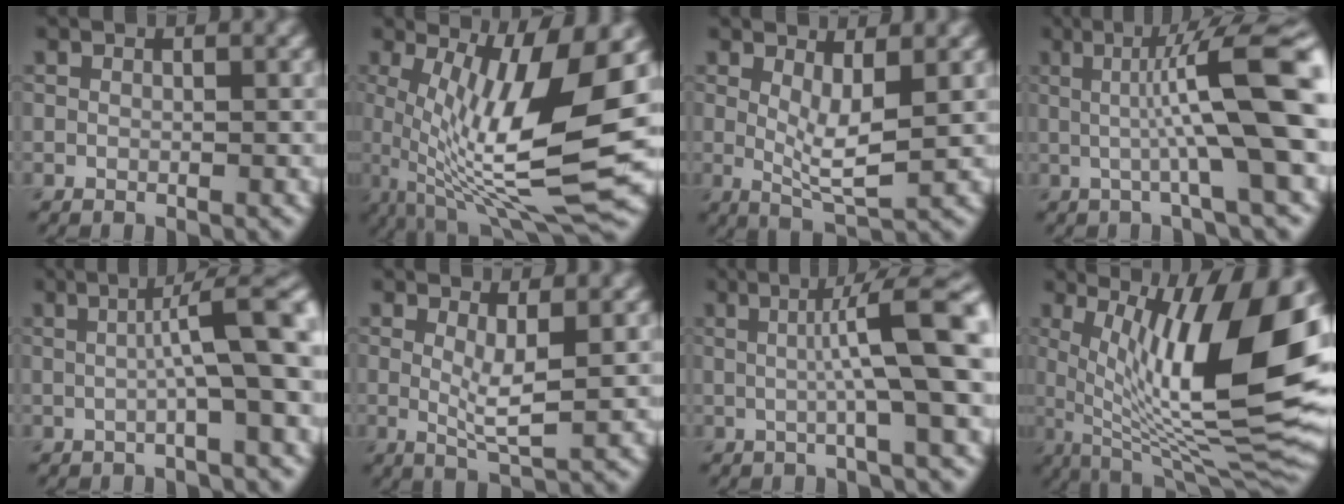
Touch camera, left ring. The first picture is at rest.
{"total": 12.6, "force": [0.1, 3.1, 12.2], "torque": [-0.213, -0.016, 0.011]}
{"total": 3.6, "force": [0.6, 0.9, 3.4], "torque": [-0.064, -0.015, 0.016]}
{"total": 9.6, "force": [0.7, 1.4, 9.5], "torque": [-0.125, 0.006, 0.007]}
{"total": 6.9, "force": [0.4, 1.1, 6.8], "torque": [-0.097, 0.008, 0.000]}
{"total": 2.8, "force": [0.4, 0.5, 2.7], "torque": [-0.055, -0.016, 0.013]}
{"total": 8.4, "force": [0.8, 1.1, 8.3], "torque": [-0.116, 0.008, 0.008]}
{"total": 14.5, "force": [2.2, 4.0, 13.8], "torque": [-0.203, -0.009, 0.040]}